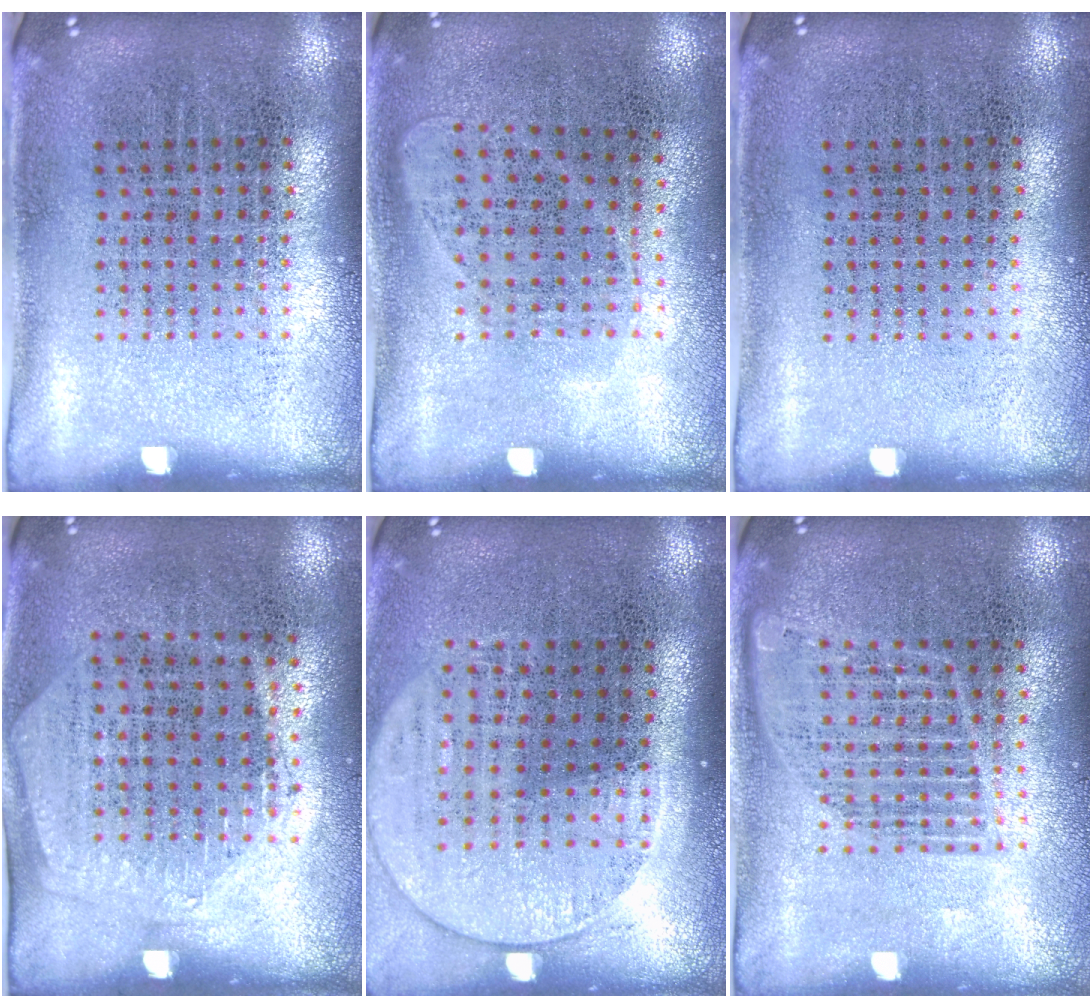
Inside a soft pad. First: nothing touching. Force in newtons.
{"total": 1.0, "press": 0.9, "slide": 0.4}
{"total": 0.0}
{"total": 1.4, "press": 1.2, "slide": 0.6}
{"total": 1.6, "press": 1.5, "slide": 0.7}
{"total": 1.3, "press": 1.2, "slide": 0.5}